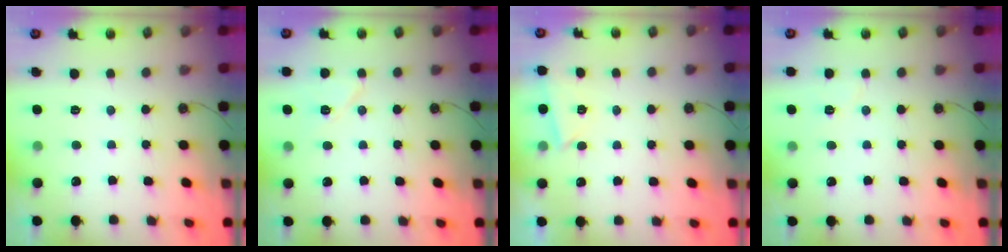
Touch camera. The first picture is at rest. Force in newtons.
{"total": 7.5, "press": 7.3, "slide": 1.8}
{"total": 3.0, "press": 2.9, "slide": 0.5}
{"total": 4.7, "press": 4.3, "slide": 2.0}